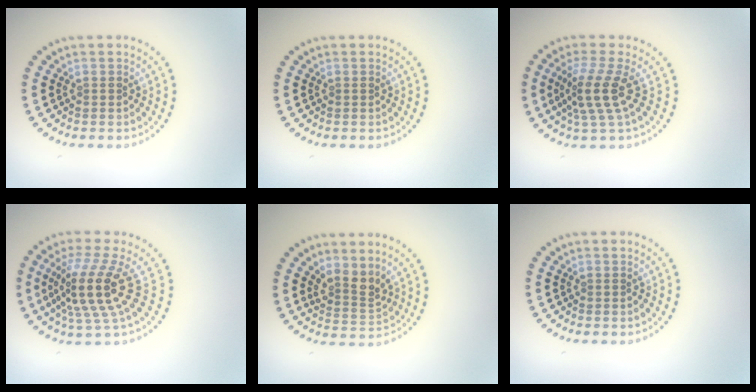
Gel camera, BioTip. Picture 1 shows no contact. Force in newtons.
{"total": 0.0}
{"total": 3.7, "press": 2.7, "slide": 2.5}
{"total": 5.2, "press": 3.8, "slide": 3.6}
{"total": 2.6, "press": 1.8, "slide": 1.8}
{"total": 0.0}